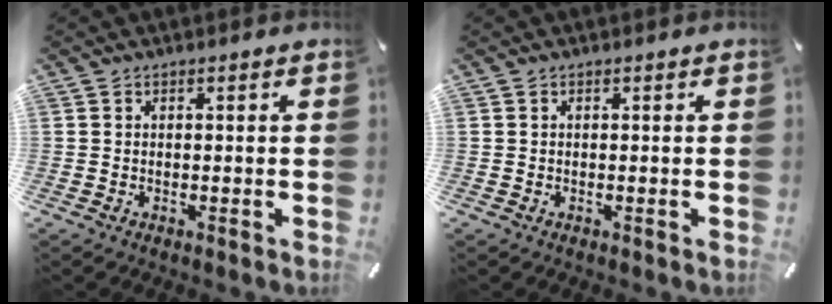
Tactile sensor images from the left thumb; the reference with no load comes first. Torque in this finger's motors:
{"motor_torque": [0.06, 0.08, 0.06, -0.12, 0.00]}